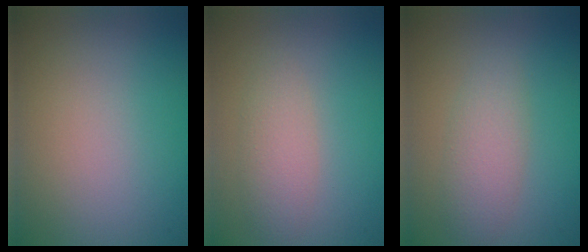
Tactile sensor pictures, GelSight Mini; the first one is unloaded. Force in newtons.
{"total": 2.3, "press": 2.3, "slide": 0.1}
{"total": 2.7, "press": 2.7, "slide": 0.0}